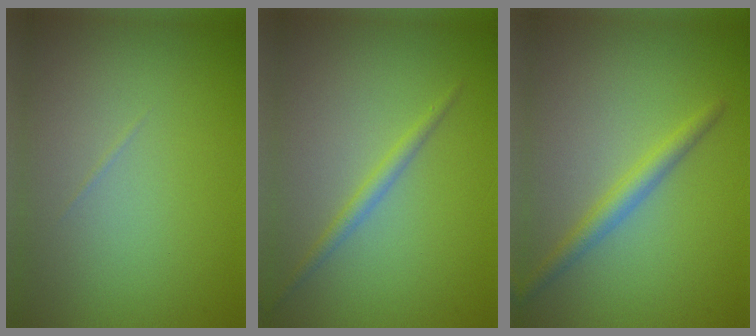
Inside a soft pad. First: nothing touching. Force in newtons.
{"total": 1.3, "press": 1.3, "slide": 0.1}
{"total": 2.2, "press": 2.2, "slide": 0.1}